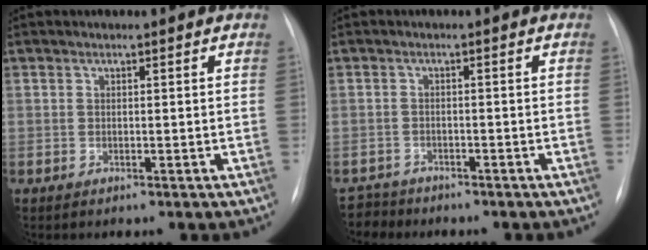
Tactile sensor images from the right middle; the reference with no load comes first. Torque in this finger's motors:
{"motor_torque": [-0.32, -0.55, -0.12, -0.01]}